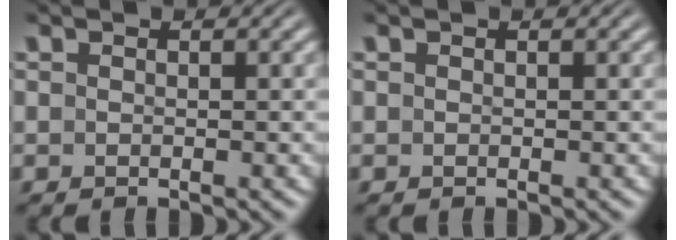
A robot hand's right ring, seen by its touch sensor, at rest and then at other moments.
{"total": 0.0}